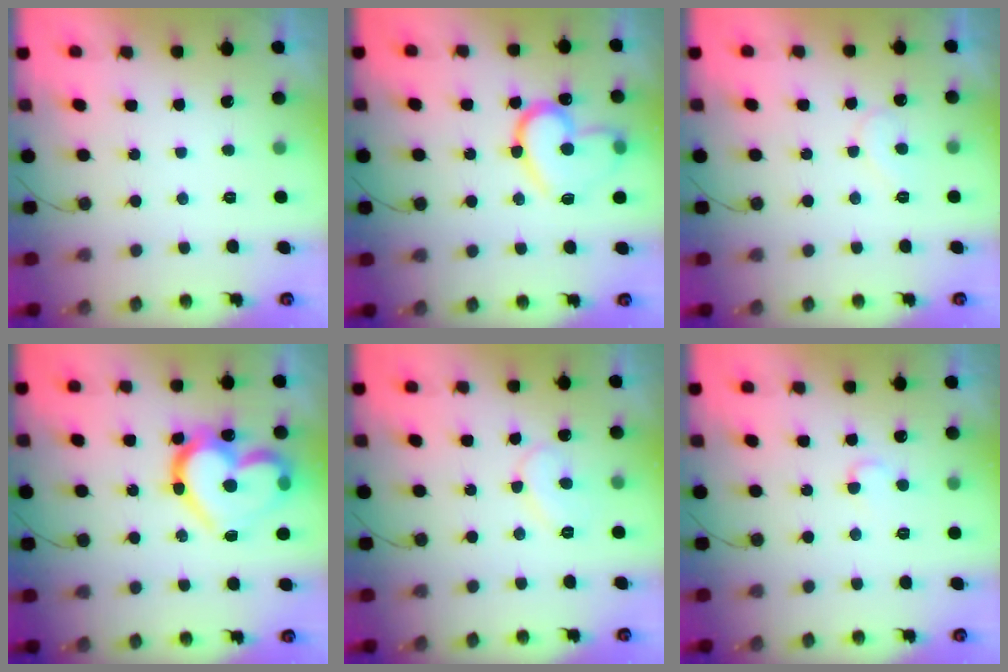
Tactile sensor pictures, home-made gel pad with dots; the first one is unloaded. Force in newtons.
{"total": 16.8, "press": 16.8, "slide": 1.3}
{"total": 7.2, "press": 7.2, "slide": 0.6}
{"total": 20.7, "press": 20.6, "slide": 1.5}
{"total": 7.6, "press": 7.6, "slide": 0.4}
{"total": 4.0, "press": 3.9, "slide": 0.4}